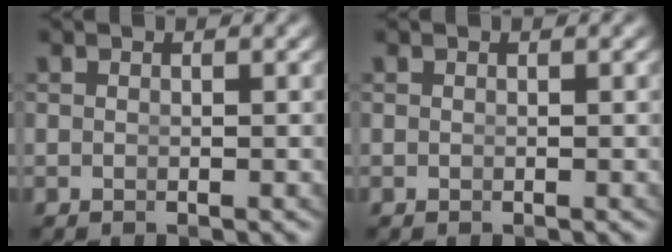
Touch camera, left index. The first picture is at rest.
{"total": 0.0}